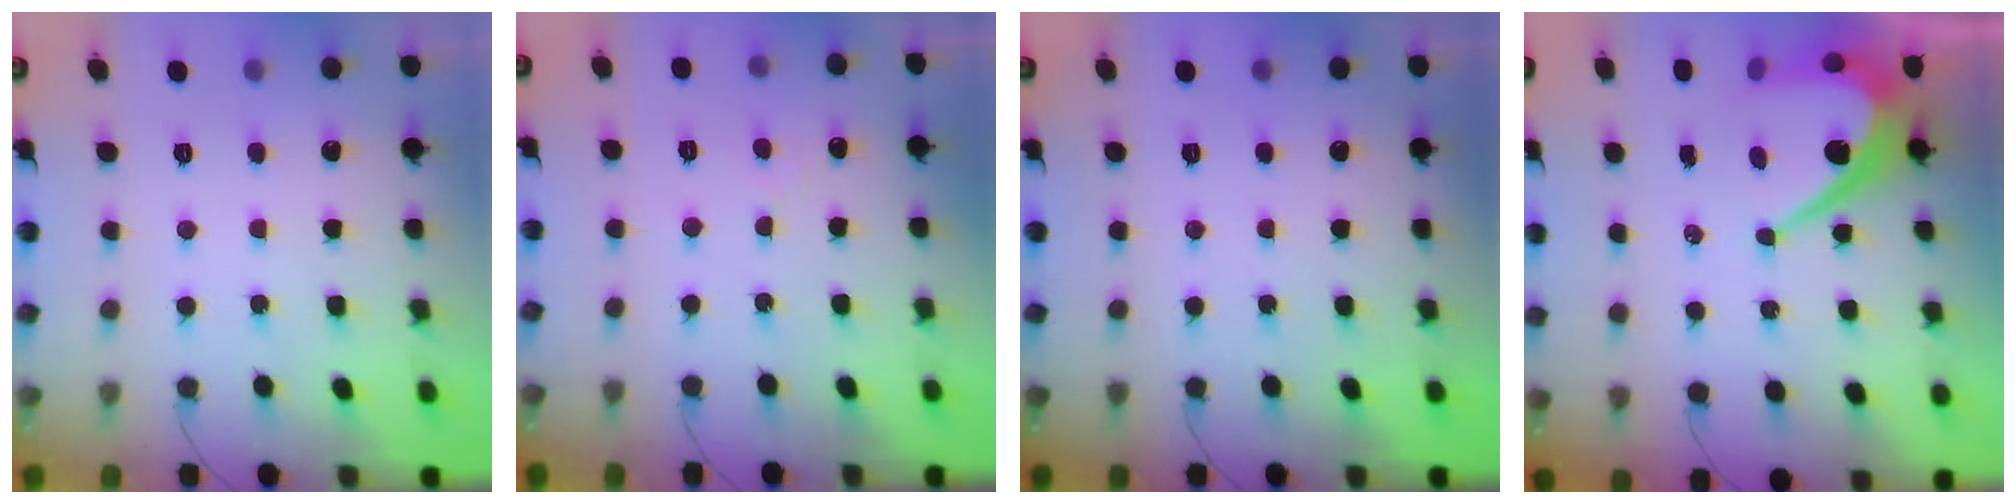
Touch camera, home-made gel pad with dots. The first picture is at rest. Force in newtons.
{"total": 1.9, "press": 1.9, "slide": 0.1}
{"total": 0.0}
{"total": 11.2, "press": 11.1, "slide": 0.8}